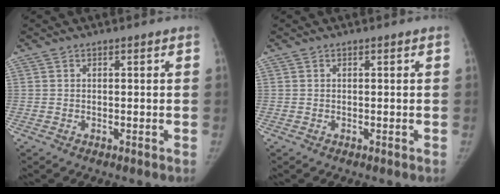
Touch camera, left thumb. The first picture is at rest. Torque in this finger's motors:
{"motor_torque": [0.03, 0.25, 0.02, -0.18, 0.05]}